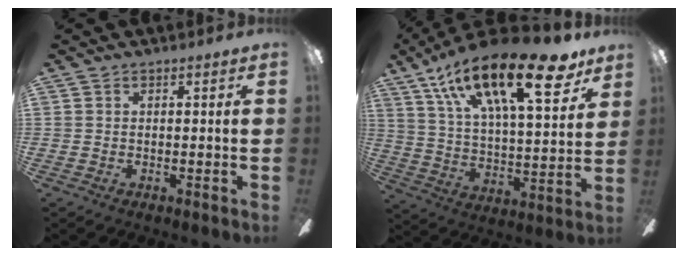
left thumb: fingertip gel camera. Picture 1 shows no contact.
{"total": 26.4, "force": [15.8, 9.5, 18.9], "torque": [-0.302, -0.081, 0.261]}